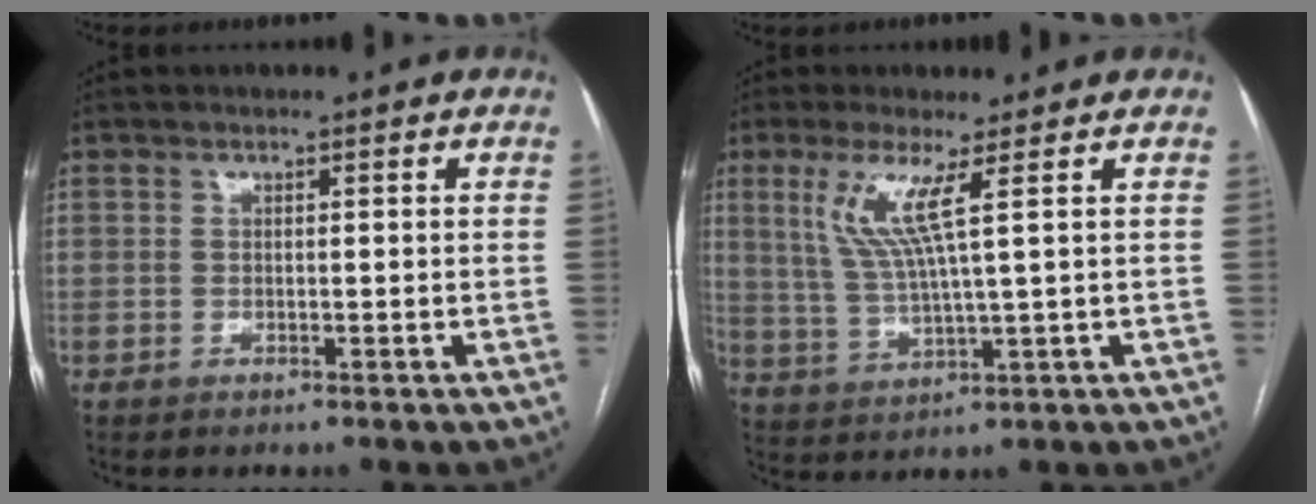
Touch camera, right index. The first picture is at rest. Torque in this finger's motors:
{"motor_torque": [0.85, 0.33, 0.62, 0.19]}